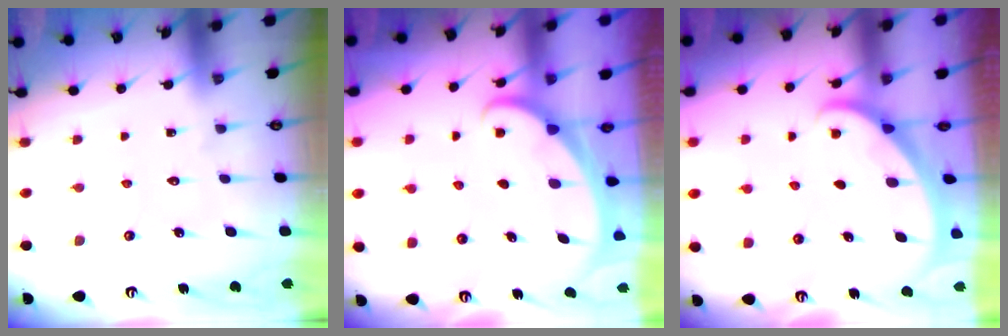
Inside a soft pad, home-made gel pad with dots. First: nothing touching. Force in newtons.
{"total": 1.3, "press": 1.3, "slide": 0.0}
{"total": 1.6, "press": 1.6, "slide": 0.0}